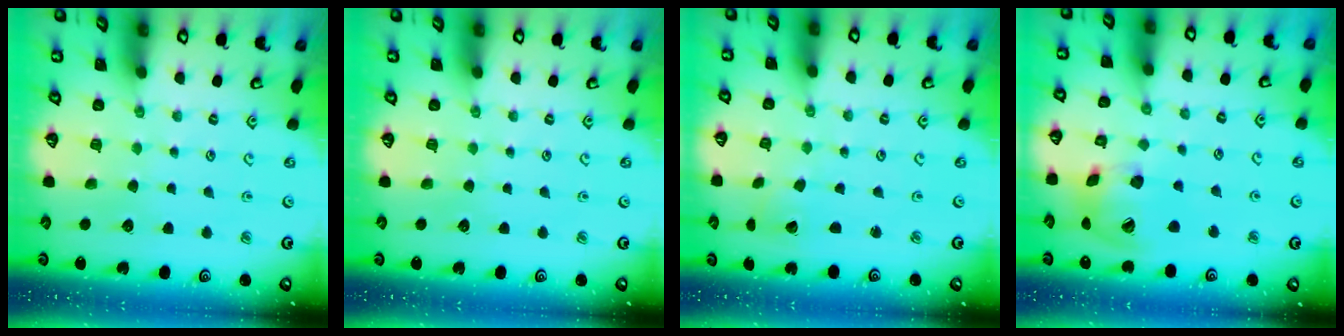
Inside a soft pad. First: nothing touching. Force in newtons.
{"total": 0.0}
{"total": 1.4, "press": 1.3, "slide": 0.2}
{"total": 16.9, "press": 16.8, "slide": 2.5}